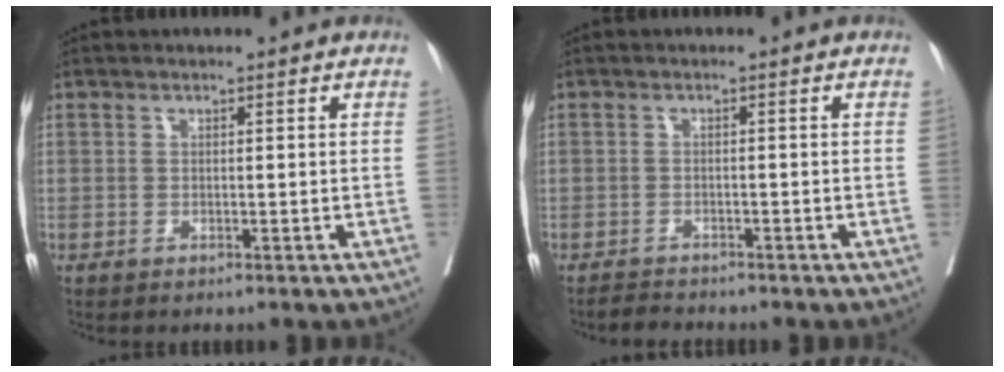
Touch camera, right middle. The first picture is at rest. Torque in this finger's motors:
{"motor_torque": [-0.01, -0.10, -0.01, -0.05]}